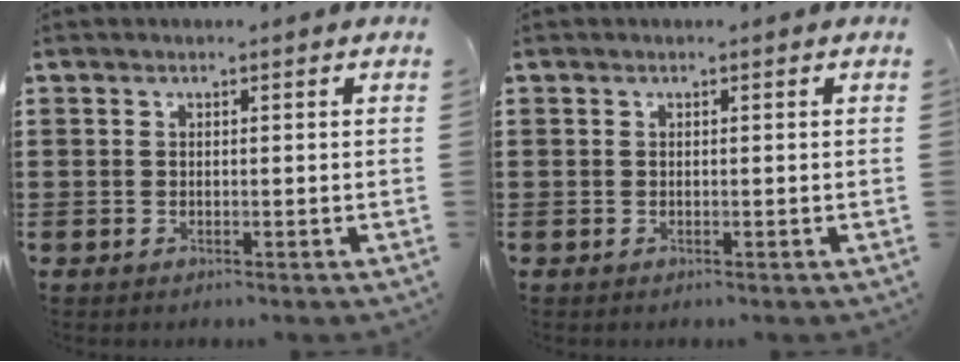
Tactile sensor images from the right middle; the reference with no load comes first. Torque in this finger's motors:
{"motor_torque": [0.00, 0.00, 0.00, 0.00]}